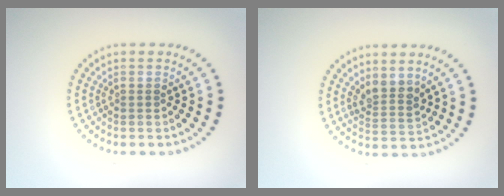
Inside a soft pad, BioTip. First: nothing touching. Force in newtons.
{"total": 2.4, "press": 1.9, "slide": 1.5}